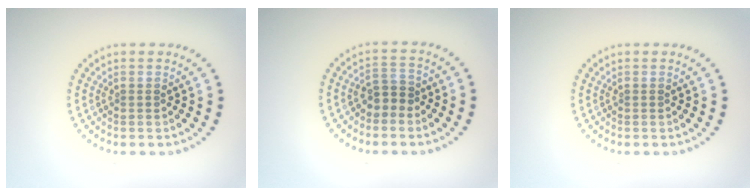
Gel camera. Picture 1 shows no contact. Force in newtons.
{"total": 2.0, "press": 1.8, "slide": 0.8}
{"total": 0.0}